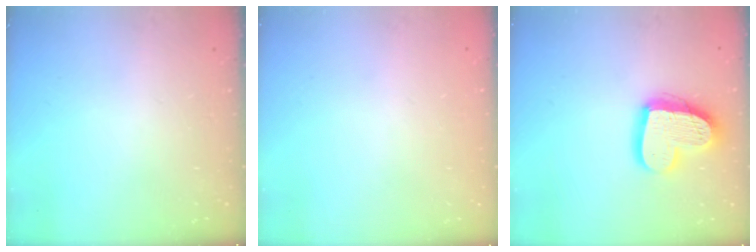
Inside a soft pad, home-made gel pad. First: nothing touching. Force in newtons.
{"total": 0.0}
{"total": 17.2, "press": 17.1, "slide": 1.5}